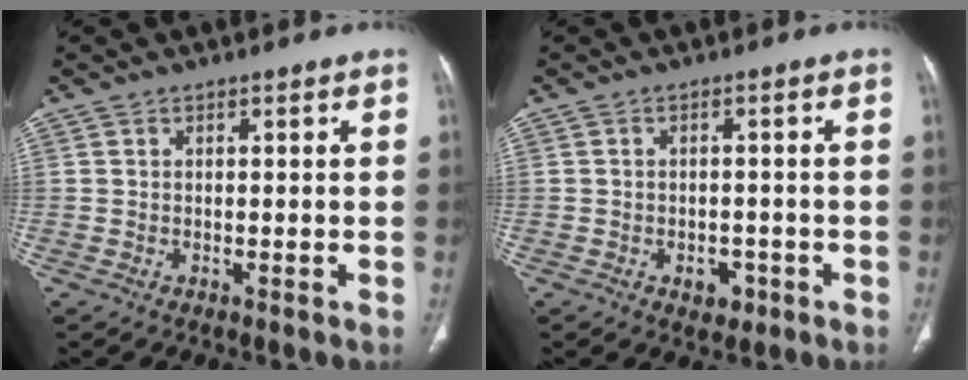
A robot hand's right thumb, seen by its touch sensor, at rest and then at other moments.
{"total": 3.3, "force": [-1.5, 2.3, 1.8], "torque": [-0.011, 0.006, -0.015]}